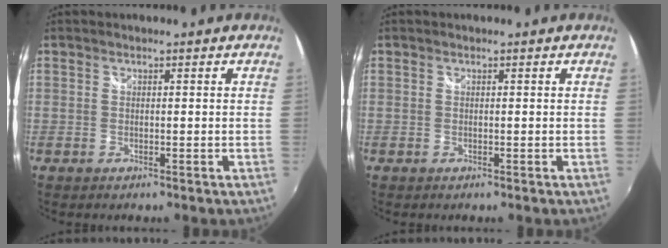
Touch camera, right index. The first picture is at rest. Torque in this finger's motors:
{"motor_torque": [0.20, 0.20, 0.00, 0.01]}